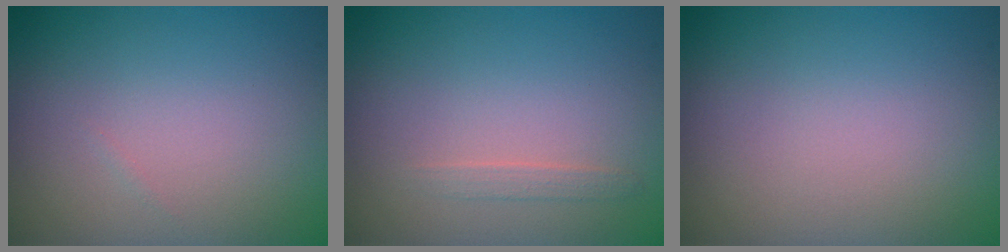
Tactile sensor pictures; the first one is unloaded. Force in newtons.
{"total": 0.9, "press": 0.8, "slide": 0.1}
{"total": 0.0}